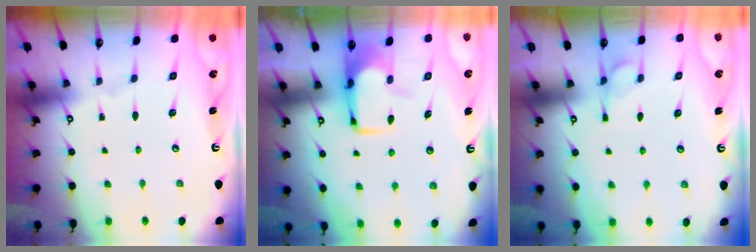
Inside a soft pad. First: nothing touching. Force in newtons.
{"total": 1.7, "press": 1.6, "slide": 0.5}
{"total": 1.5, "press": 0.9, "slide": 1.2}